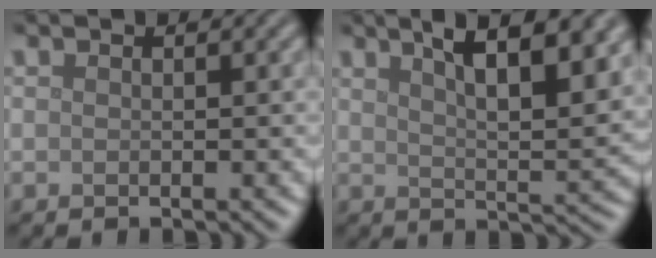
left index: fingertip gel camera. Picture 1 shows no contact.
{"total": 9.9, "force": [5.5, 2.9, 7.7], "torque": [-0.086, 0.019, 0.072]}